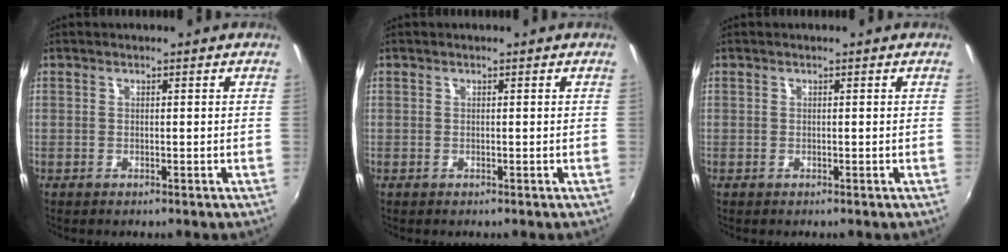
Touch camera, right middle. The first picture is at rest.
{"total": 0.0}
{"total": 0.0}